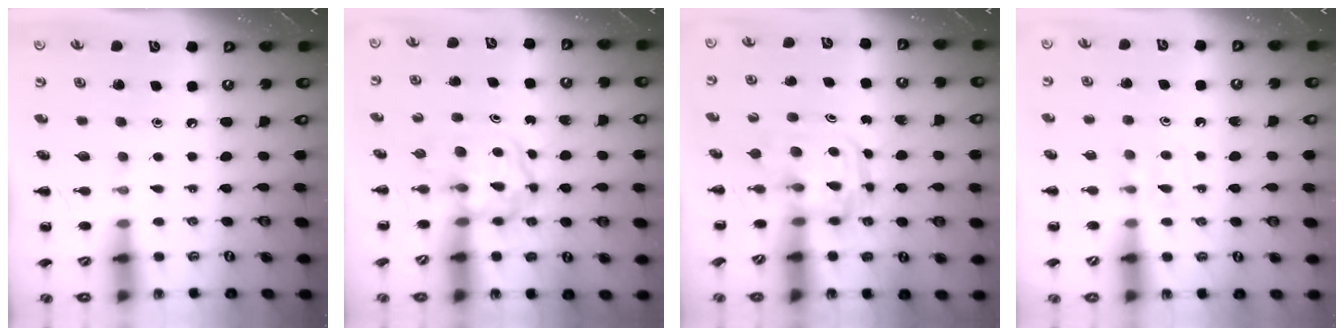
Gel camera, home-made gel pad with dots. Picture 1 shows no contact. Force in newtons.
{"total": 3.8, "press": 3.8, "slide": 0.4}
{"total": 2.9, "press": 2.9, "slide": 0.3}
{"total": 5.3, "press": 5.0, "slide": 1.7}